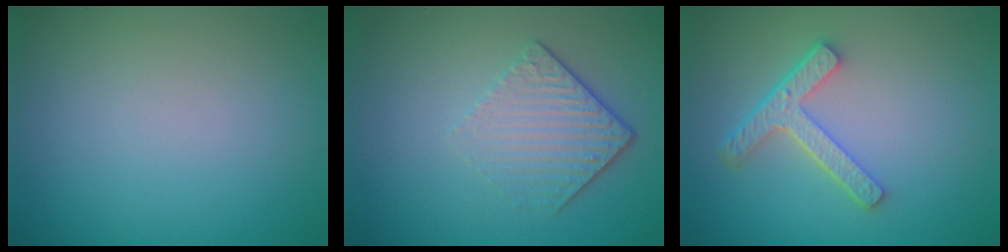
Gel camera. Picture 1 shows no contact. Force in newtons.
{"total": 4.3, "press": 2.8, "slide": 3.3}
{"total": 3.9, "press": 3.0, "slide": 2.5}